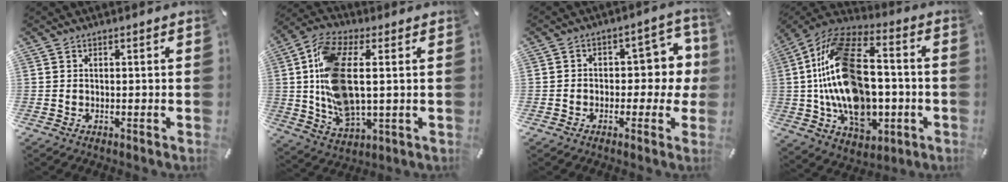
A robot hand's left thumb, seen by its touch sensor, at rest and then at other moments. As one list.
[{"total": 15.6, "force": [1.8, 7.8, 13.4], "torque": [-0.293, -0.006, 0.035]}, {"total": 8.6, "force": [-0.3, 5.6, 6.5], "torque": [-0.086, 0.007, -0.007]}, {"total": 23.9, "force": [-1.4, 16.1, 17.6], "torque": [-0.339, 0.010, -0.015]}]